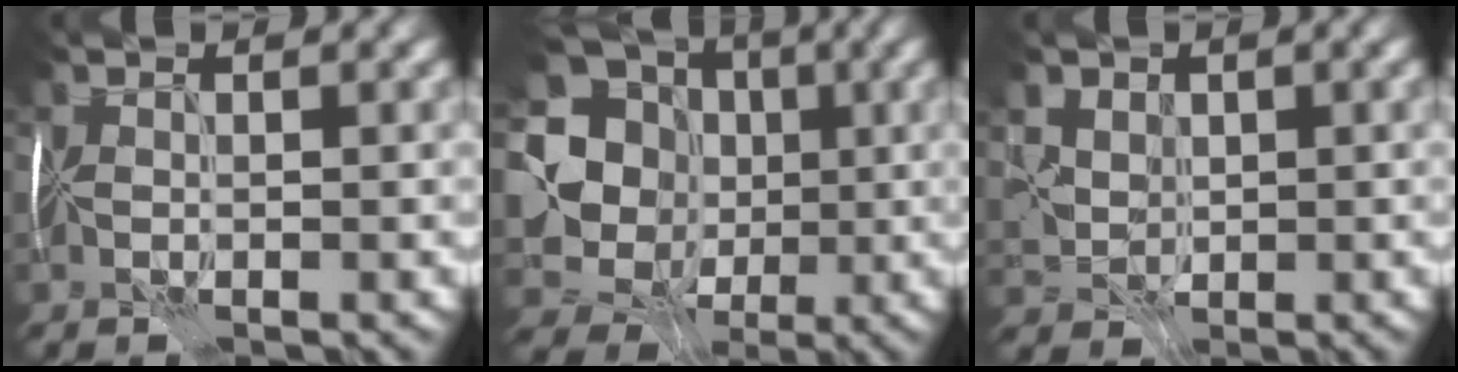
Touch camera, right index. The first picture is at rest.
{"total": 12.7, "force": [-0.1, 11.9, 4.3], "torque": [-0.121, 0.017, -0.013]}
{"total": 2.6, "force": [0.7, 2.4, 0.9], "torque": [-0.034, 0.002, 0.020]}